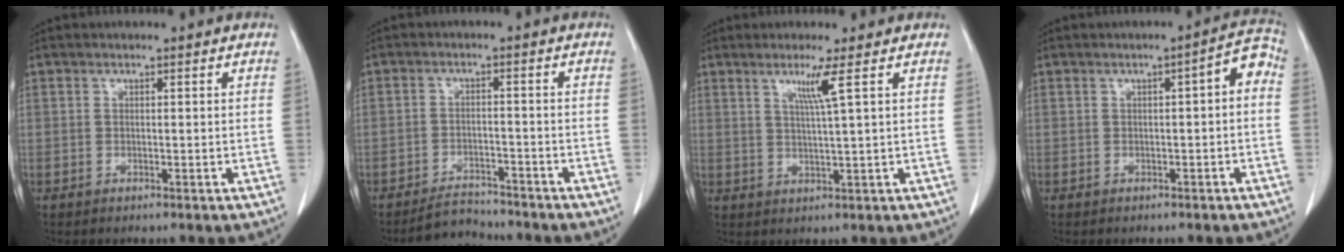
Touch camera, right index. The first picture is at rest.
{"total": 4.3, "force": [-4.2, 0.9, -0.1], "torque": [-0.003, -0.005, -0.069]}
{"total": 3.9, "force": [1.8, -1.5, 3.2], "torque": [-0.065, -0.009, 0.039]}
{"total": 3.8, "force": [-0.1, 0.7, 3.7], "torque": [-0.040, 0.019, -0.006]}